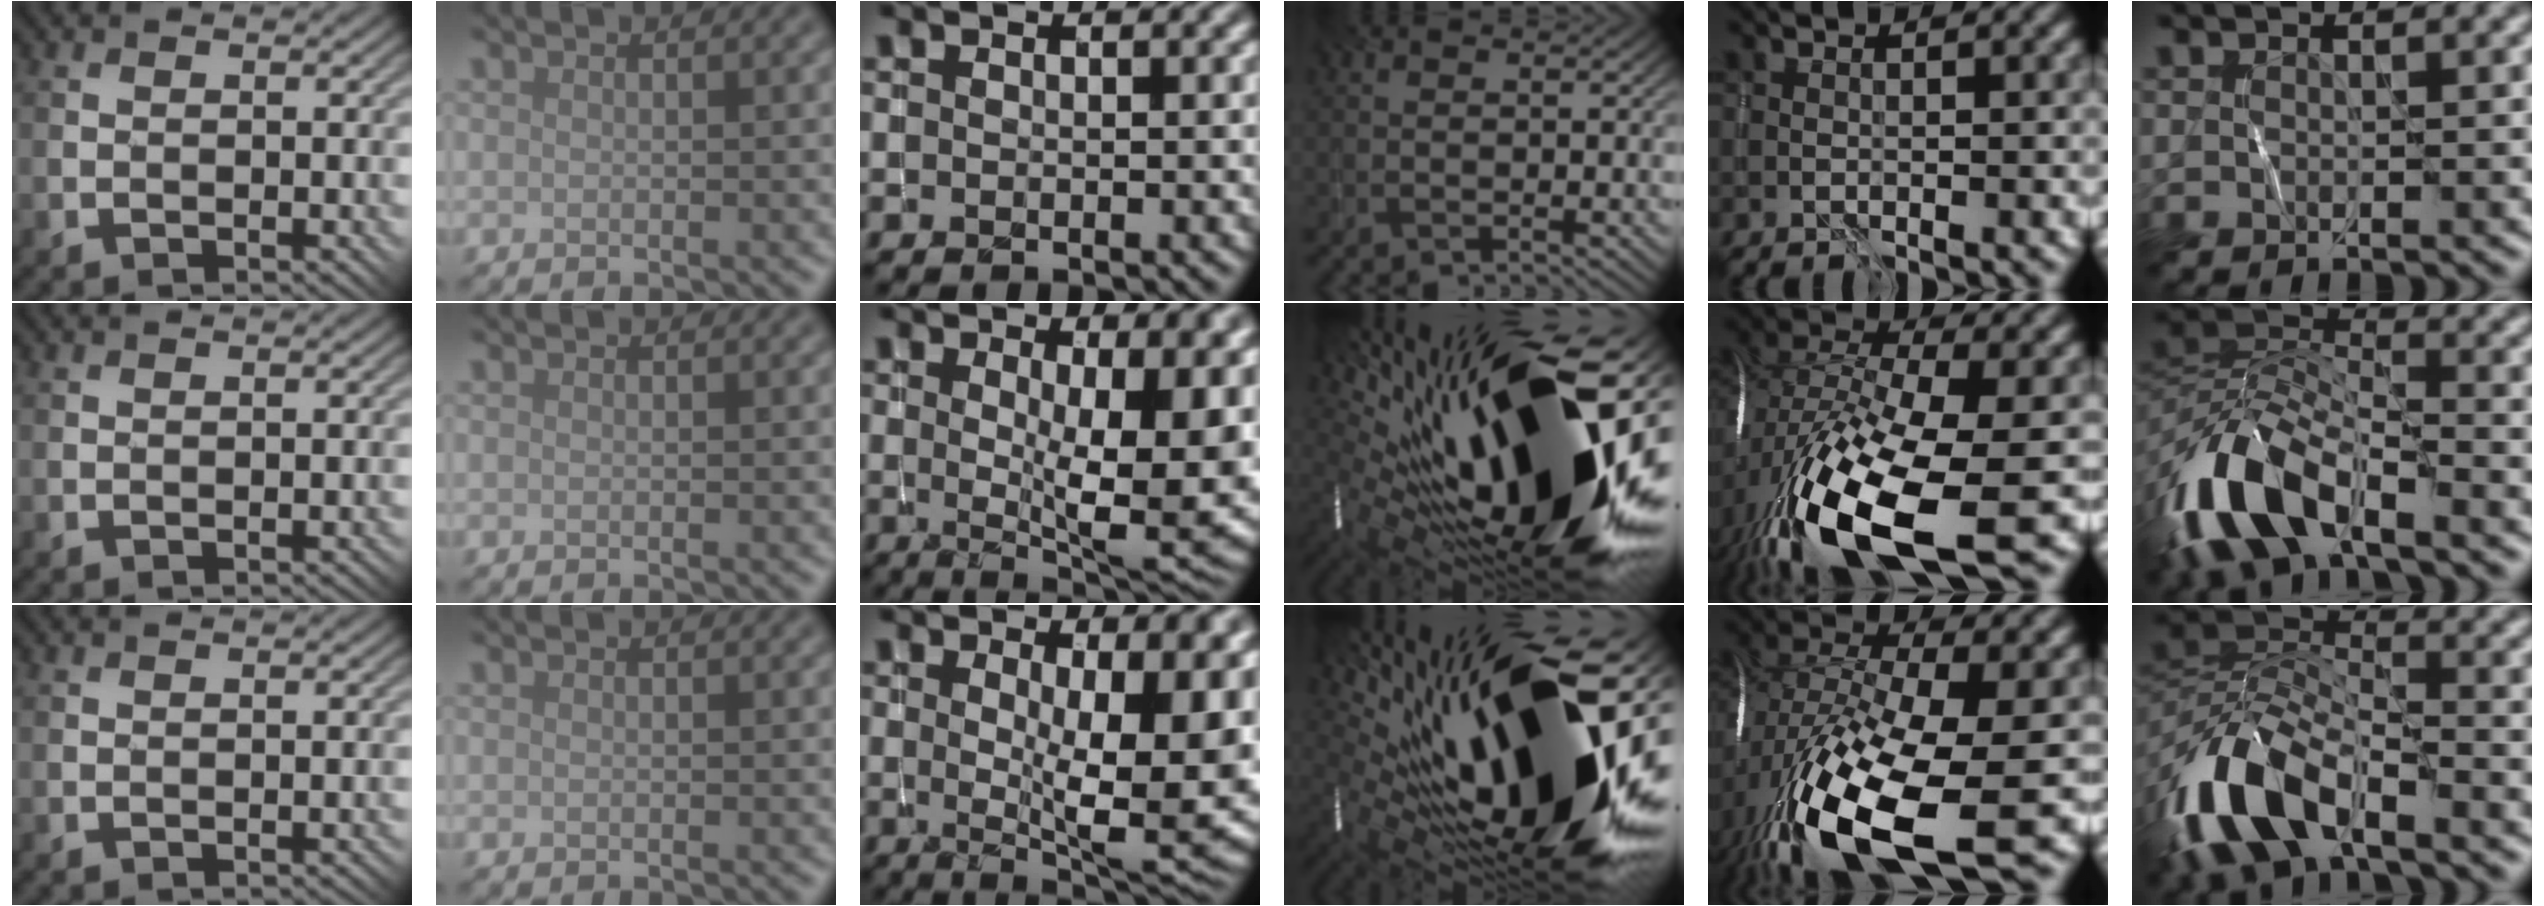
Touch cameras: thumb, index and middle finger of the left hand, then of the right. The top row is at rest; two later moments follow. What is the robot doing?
{"motion": "wrap", "object": "thread"}